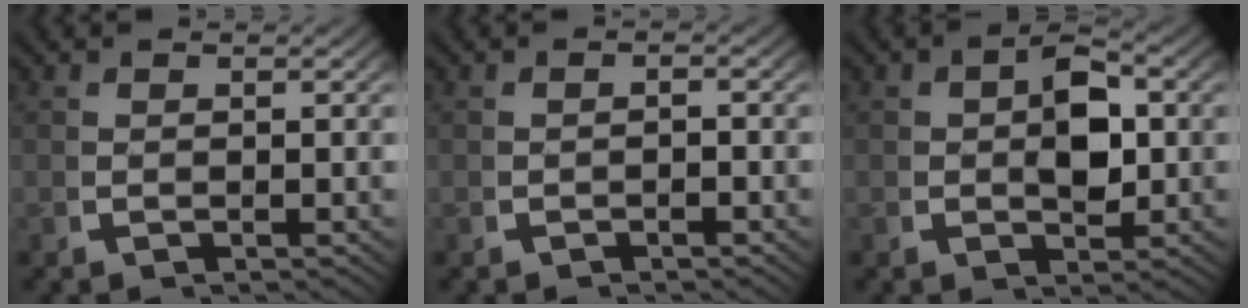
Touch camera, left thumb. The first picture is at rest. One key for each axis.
{"total": 0.7, "fx": -0.7, "fy": 0.3, "fz": 0.1, "tx": 0.005, "ty": 0.002, "tz": -0.015}
{"total": 4.3, "fx": 0.1, "fy": 2.8, "fz": 3.2, "tx": -0.043, "ty": -0.010, "tz": 0.005}